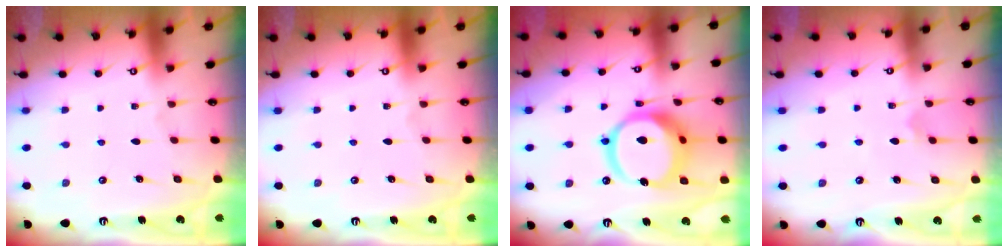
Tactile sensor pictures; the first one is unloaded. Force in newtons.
{"total": 0.0}
{"total": 17.7, "press": 17.5, "slide": 2.2}
{"total": 2.9, "press": 2.9, "slide": 0.6}